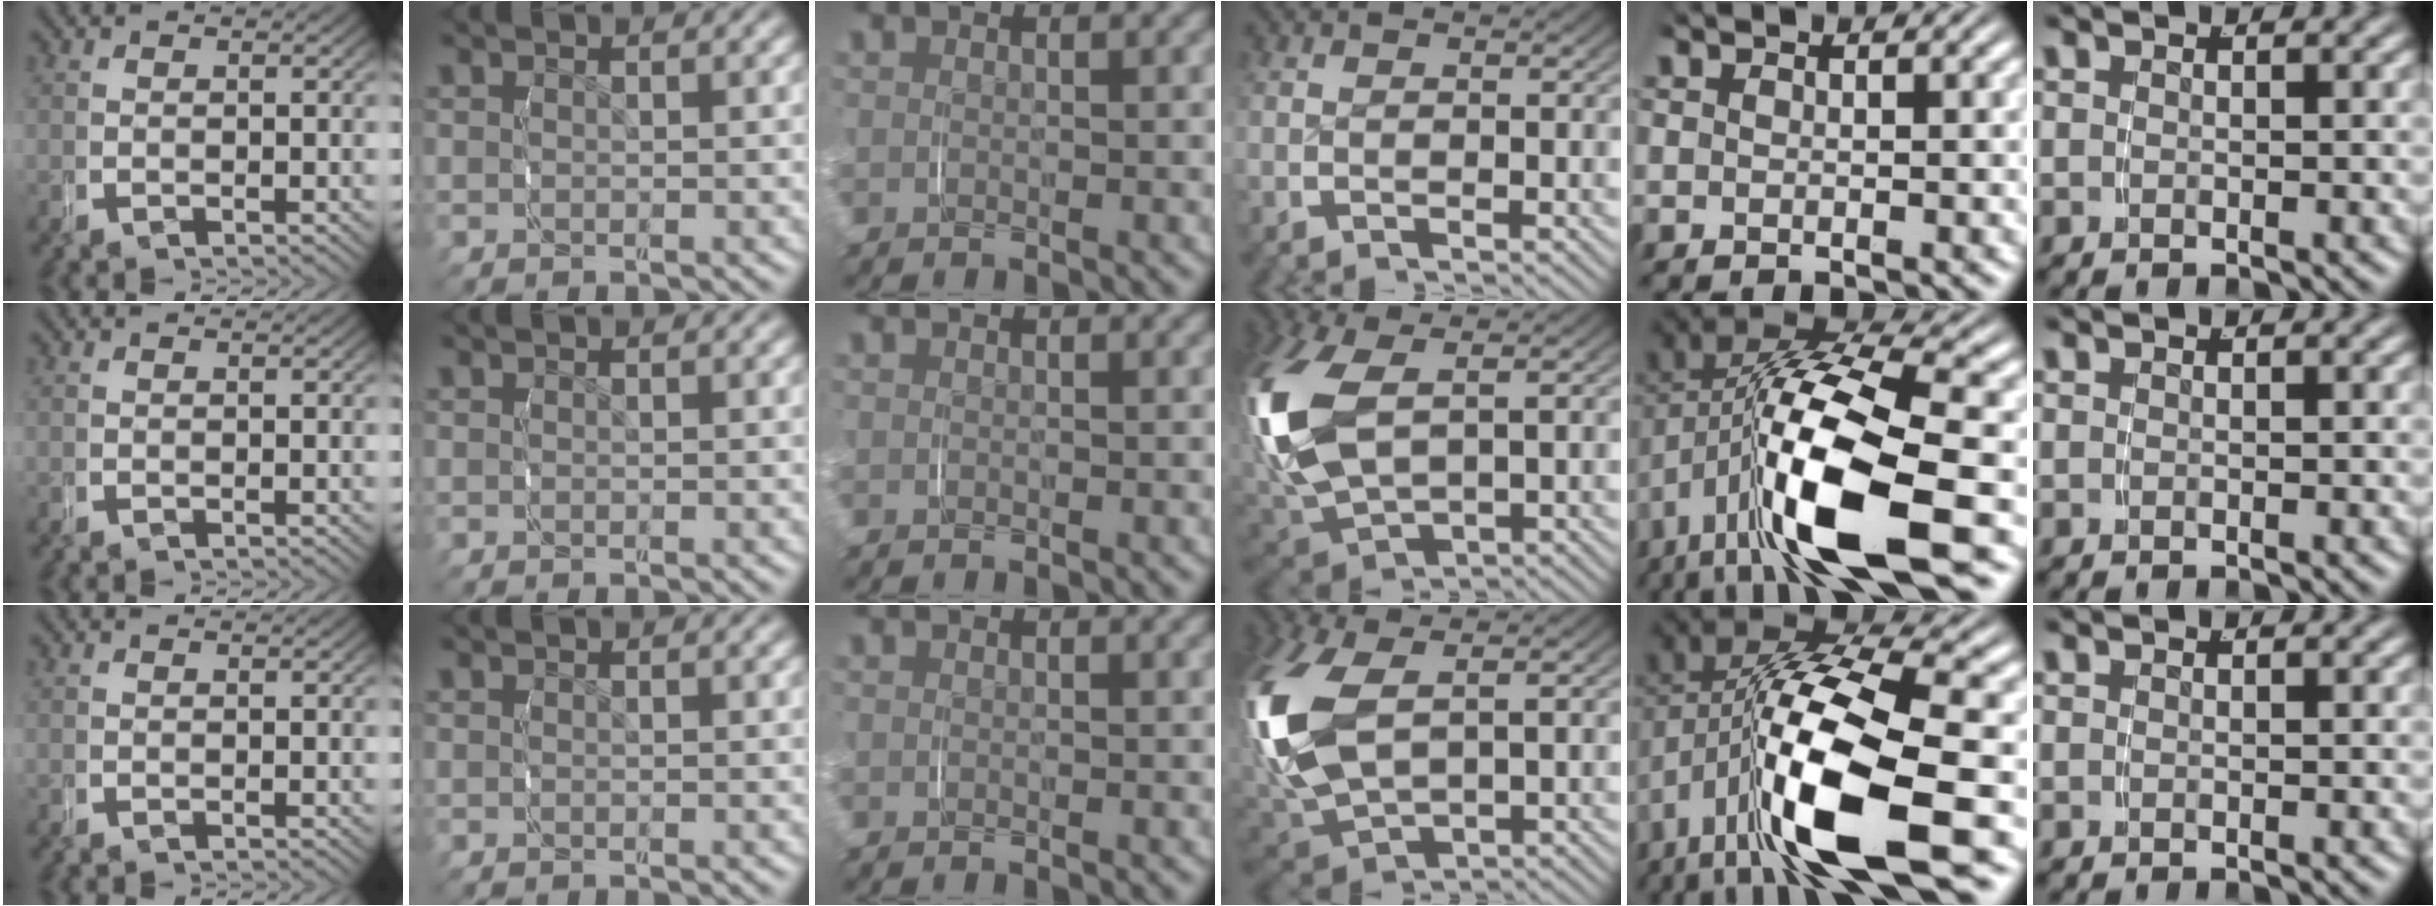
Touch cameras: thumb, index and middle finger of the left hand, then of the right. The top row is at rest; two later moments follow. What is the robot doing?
{"motion": "grasp_and_lifting", "object": "knife"}